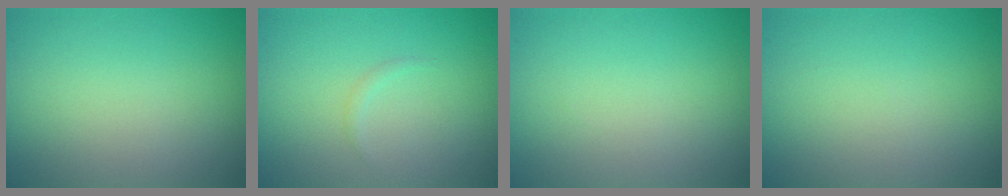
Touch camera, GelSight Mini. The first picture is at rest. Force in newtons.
{"total": 0.5, "press": 0.5, "slide": 0.1}
{"total": 0.0}
{"total": 0.0}